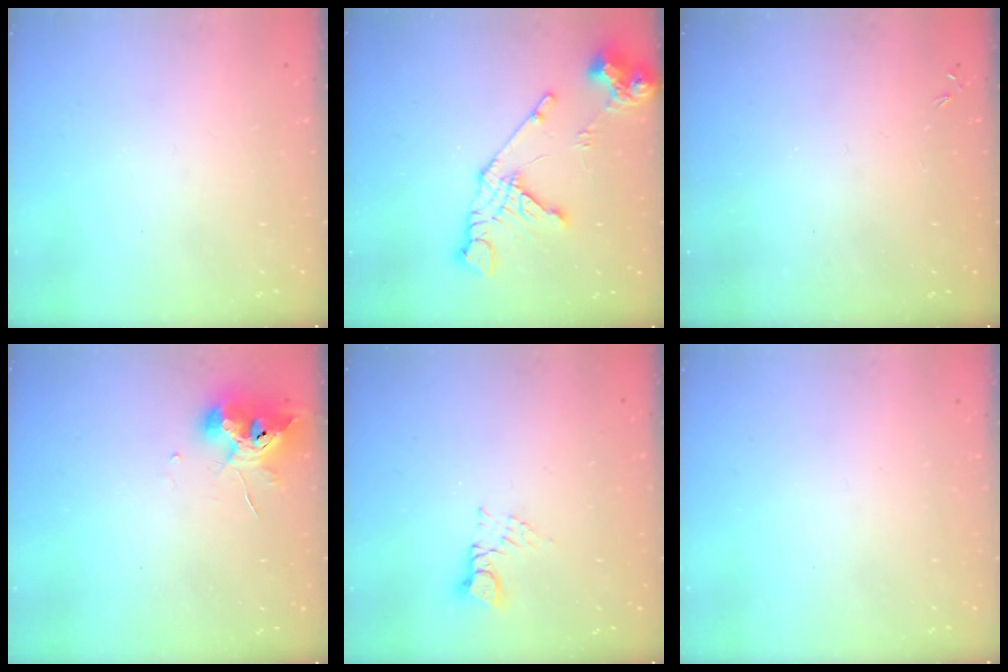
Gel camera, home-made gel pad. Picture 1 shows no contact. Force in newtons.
{"total": 14.7, "press": 14.6, "slide": 1.8}
{"total": 0.0}
{"total": 9.8, "press": 9.7, "slide": 1.3}
{"total": 2.8, "press": 2.8, "slide": 0.3}
{"total": 0.0}